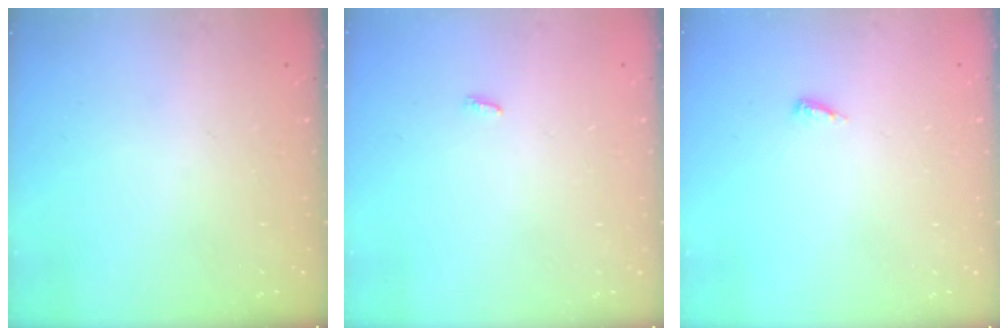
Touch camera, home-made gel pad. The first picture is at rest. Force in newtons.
{"total": 2.3, "press": 2.3, "slide": 0.3}
{"total": 3.8, "press": 3.8, "slide": 0.4}